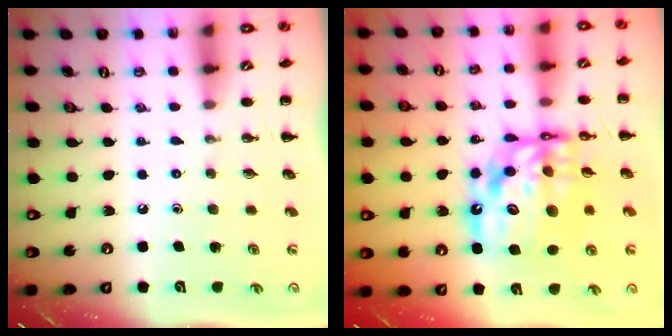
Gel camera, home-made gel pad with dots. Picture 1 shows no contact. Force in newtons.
{"total": 17.6, "press": 17.1, "slide": 4.4}